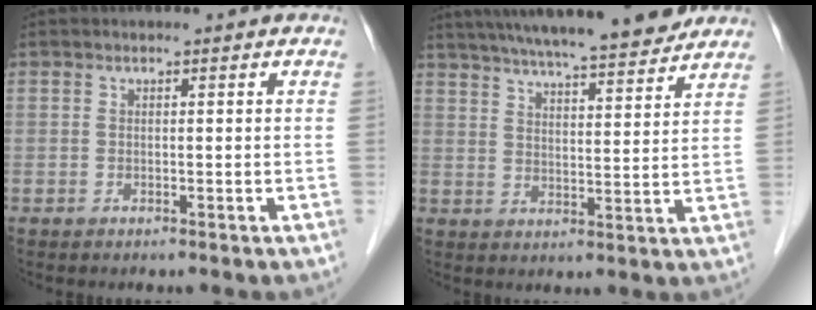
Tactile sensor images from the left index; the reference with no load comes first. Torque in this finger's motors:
{"motor_torque": [0.15, -0.28, 0.76, 0.08]}